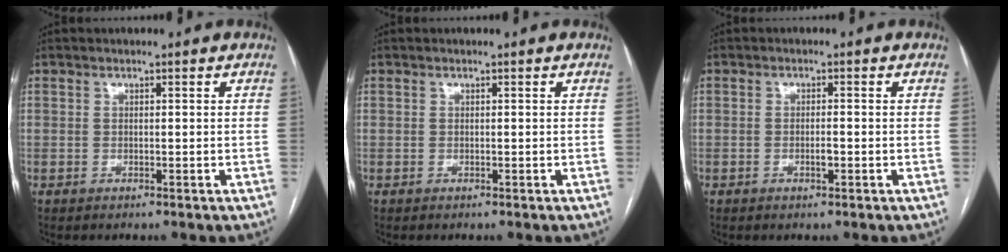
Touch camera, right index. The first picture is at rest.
{"total": 0.0}
{"total": 1.6, "force": [-0.6, 0.3, 1.4], "torque": [-0.027, 0.000, -0.010]}